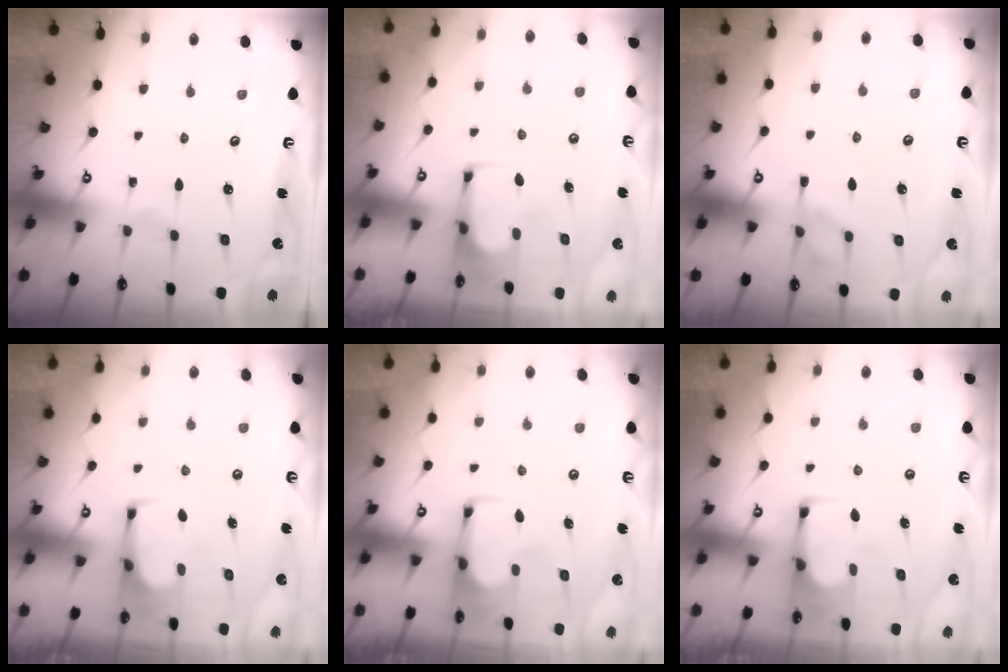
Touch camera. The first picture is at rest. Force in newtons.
{"total": 1.0, "press": 1.0, "slide": 0.1}
{"total": 1.3, "press": 0.4, "slide": 1.2}
{"total": 3.6, "press": 3.6, "slide": 0.3}
{"total": 3.6, "press": 3.5, "slide": 0.4}
{"total": 1.8, "press": 1.7, "slide": 0.3}